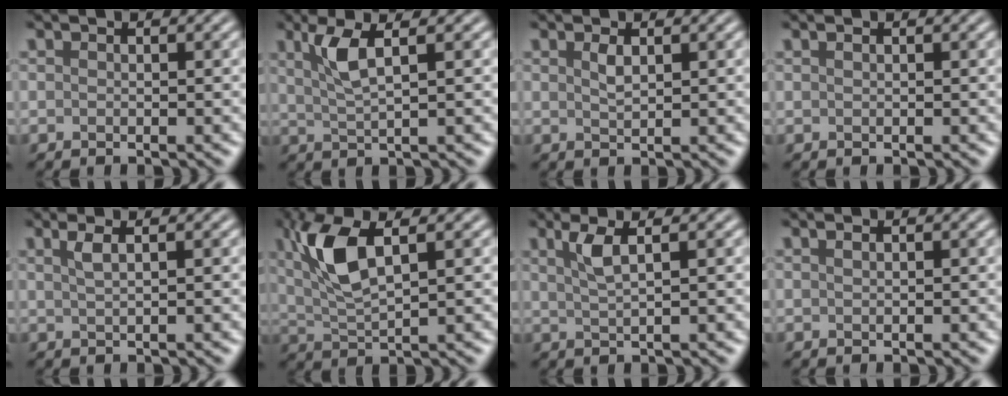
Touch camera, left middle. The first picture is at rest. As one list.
[{"total": 3.0, "force": [1.1, 0.5, 2.7], "torque": [-0.057, 0.001, 0.032]}, {"total": 0.7, "force": [0.3, 0.1, 0.6], "torque": [-0.016, 0.000, 0.013]}, {"total": 0.5, "force": [0.3, 0.3, 0.3], "torque": [0.003, -0.005, 0.001]}, {"total": 1.6, "force": [0.6, 0.5, 1.3], "torque": [-0.020, 0.006, 0.012]}, {"total": 5.6, "force": [1.8, 1.8, 5.0], "torque": [-0.114, 0.004, 0.045]}, {"total": 2.3, "force": [0.9, 0.5, 2.1], "torque": [-0.036, 0.001, 0.025]}, {"total": 0.8, "force": [0.5, 0.4, 0.5], "torque": [0.002, -0.004, 0.002]}]